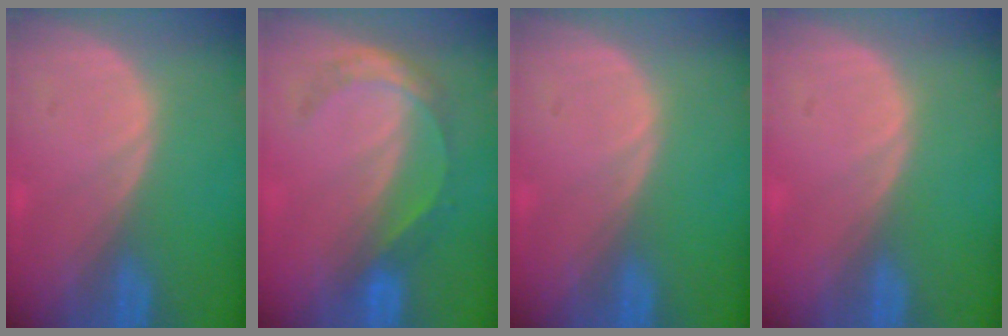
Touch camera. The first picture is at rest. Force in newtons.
{"total": 5.2, "press": 4.6, "slide": 2.5}
{"total": 0.0}
{"total": 0.6, "press": 0.2, "slide": 0.5}